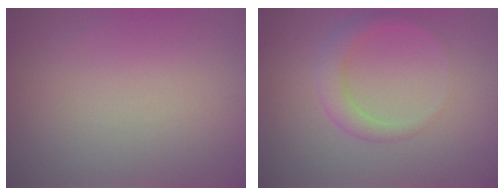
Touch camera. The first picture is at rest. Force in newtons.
{"total": 2.4, "press": 2.4, "slide": 0.1}